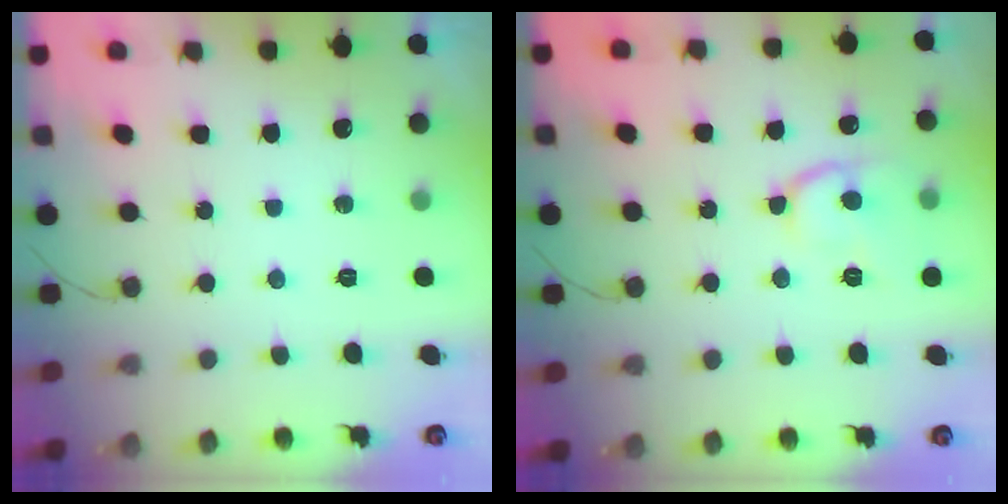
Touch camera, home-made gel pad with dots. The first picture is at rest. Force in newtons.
{"total": 11.8, "press": 11.8, "slide": 1.1}